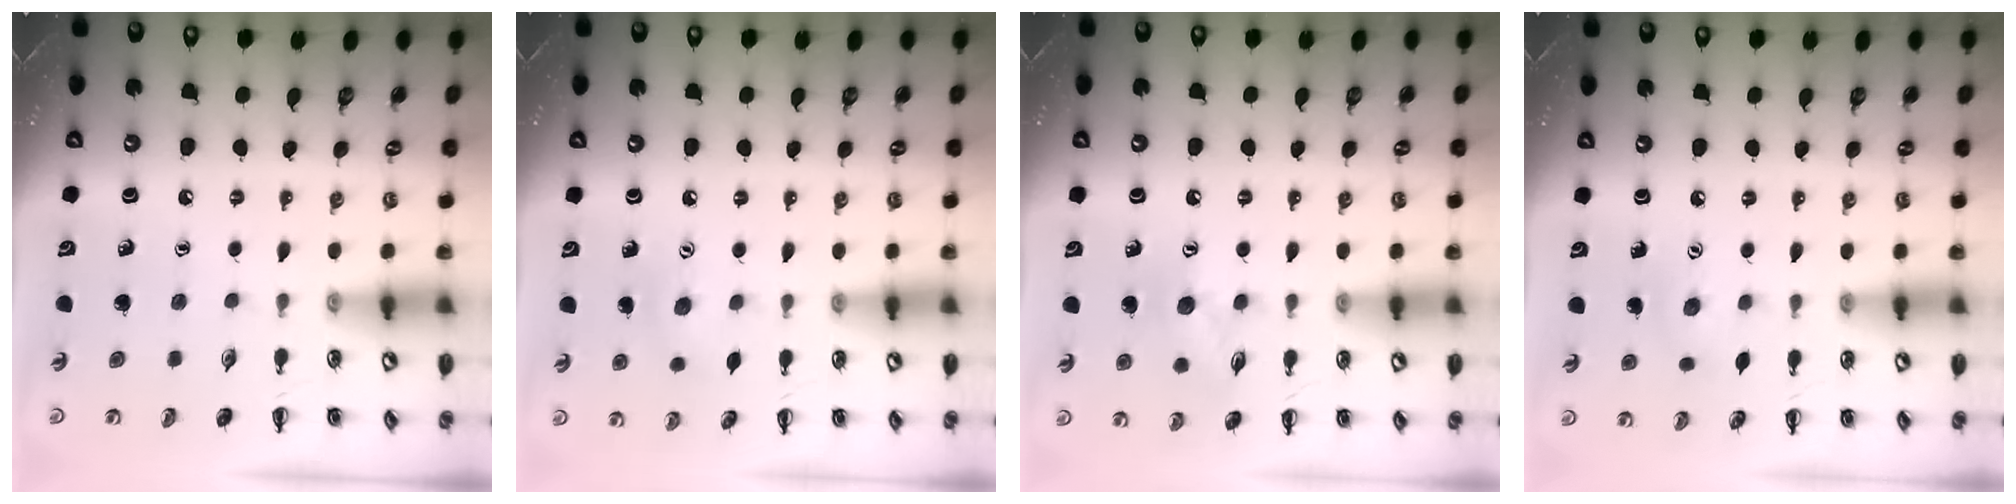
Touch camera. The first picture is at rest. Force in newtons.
{"total": 6.6, "press": 6.5, "slide": 1.3}
{"total": 8.6, "press": 8.5, "slide": 1.2}
{"total": 5.7, "press": 5.5, "slide": 1.4}